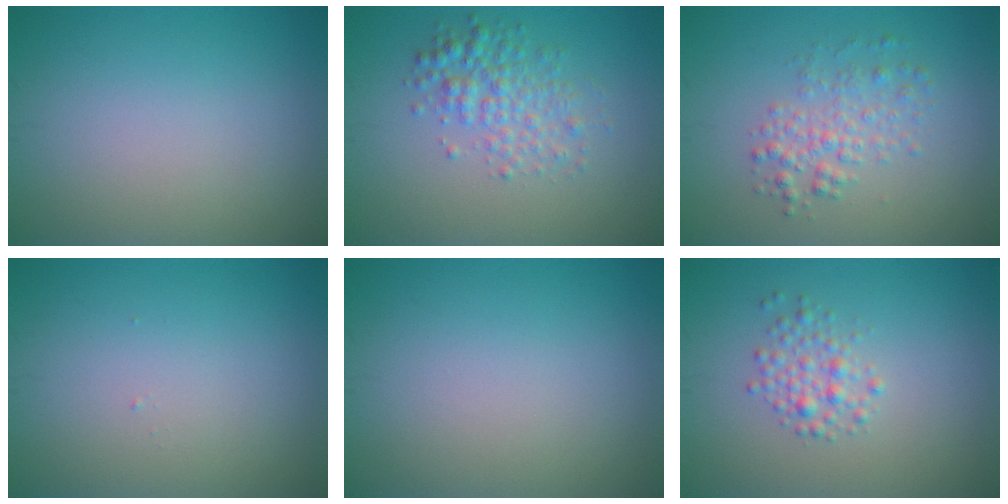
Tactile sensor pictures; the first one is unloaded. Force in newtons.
{"total": 3.3, "press": 3.3, "slide": 0.1}
{"total": 2.7, "press": 2.7, "slide": 0.0}
{"total": 0.0}
{"total": 0.0}
{"total": 2.0, "press": 2.0, "slide": 0.1}